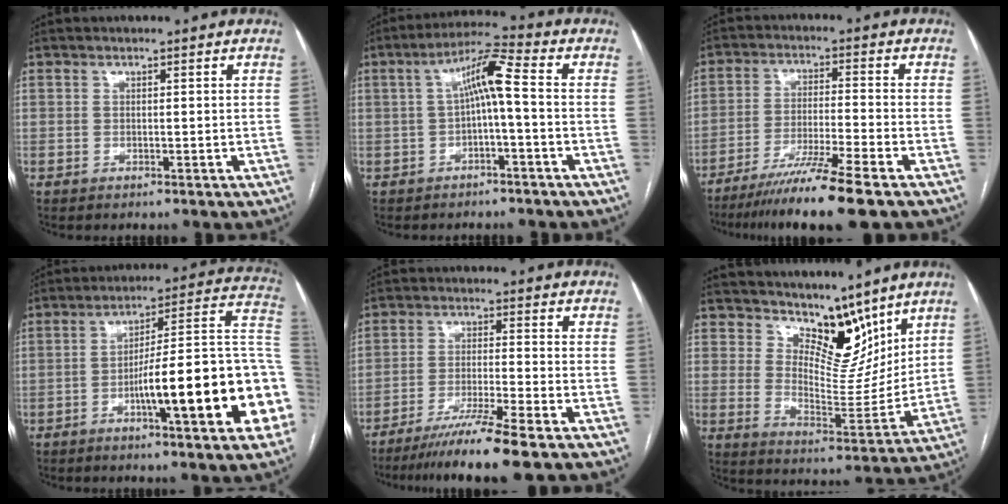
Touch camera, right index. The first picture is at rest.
{"total": 7.0, "force": [0.0, 0.7, 7.0], "torque": [-0.125, 0.031, -0.001]}
{"total": 11.7, "force": [-8.8, -1.5, 7.6], "torque": [-0.122, -0.038, -0.146]}
{"total": 22.4, "force": [-6.1, 2.3, 21.5], "torque": [-0.219, 0.025, -0.084]}
{"total": 10.2, "force": [-7.7, -1.4, 6.5], "torque": [-0.102, -0.034, -0.129]}
{"total": 10.0, "force": [8.1, 4.2, 4.2], "torque": [-0.059, -0.011, 0.144]}